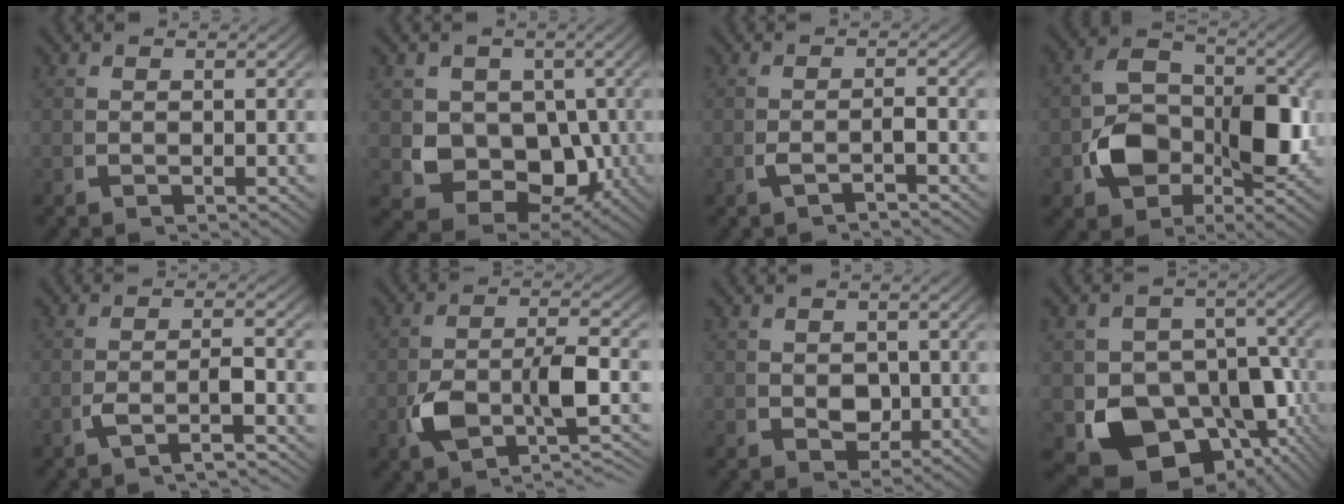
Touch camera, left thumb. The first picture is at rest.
{"total": 10.4, "force": [-1.0, 8.6, 5.9], "torque": [-0.141, -0.057, 0.000]}
{"total": 1.7, "force": [-1.1, 0.2, 1.3], "torque": [-0.033, 0.002, -0.019]}
{"total": 9.5, "force": [-1.5, 6.4, 6.9], "torque": [-0.132, -0.026, -0.020]}
{"total": 2.8, "force": [-1.6, 0.6, 2.3], "torque": [-0.050, 0.000, -0.028]}
{"total": 6.4, "force": [-3.6, 2.5, 4.6], "torque": [-0.101, -0.013, -0.053]}
{"total": 2.6, "force": [0.1, 2.1, 1.5], "torque": [-0.022, -0.011, 0.009]}
{"total": 14.5, "force": [-4.8, 10.7, 8.6], "torque": [-0.174, -0.073, -0.054]}